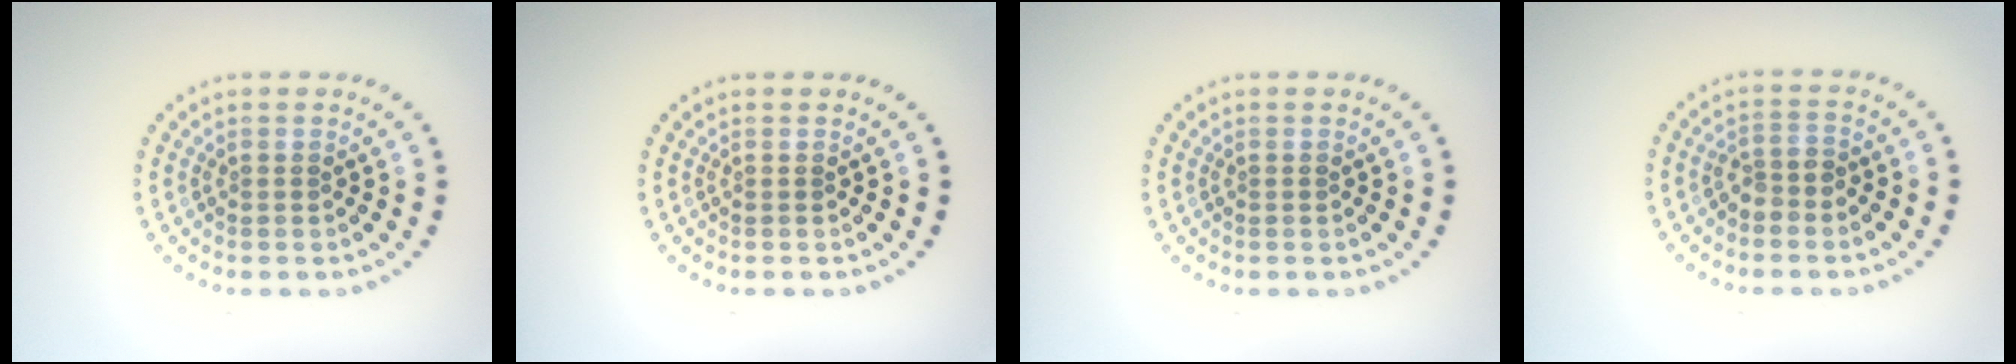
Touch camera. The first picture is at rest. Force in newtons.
{"total": 0.0}
{"total": 0.0}
{"total": 1.5, "press": 1.2, "slide": 0.8}